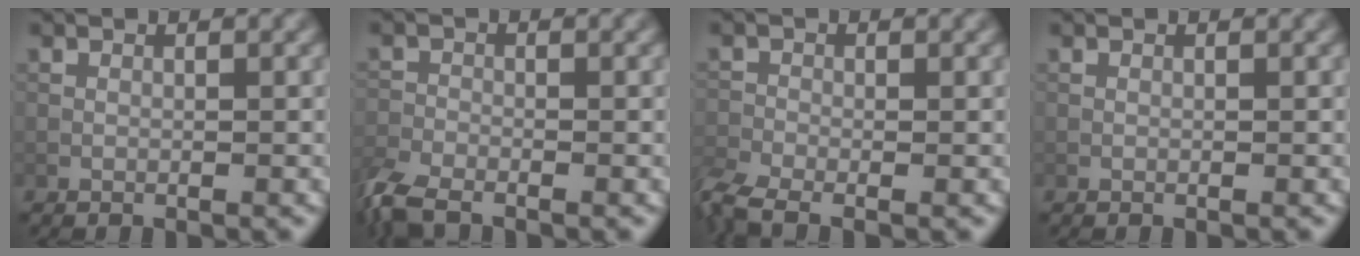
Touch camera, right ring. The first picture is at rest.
{"total": 4.5, "force": [-3.6, 1.6, 2.2], "torque": [-0.050, -0.013, -0.086]}
{"total": 4.5, "force": [-3.2, 1.6, 2.7], "torque": [-0.059, -0.013, -0.079]}
{"total": 0.0}